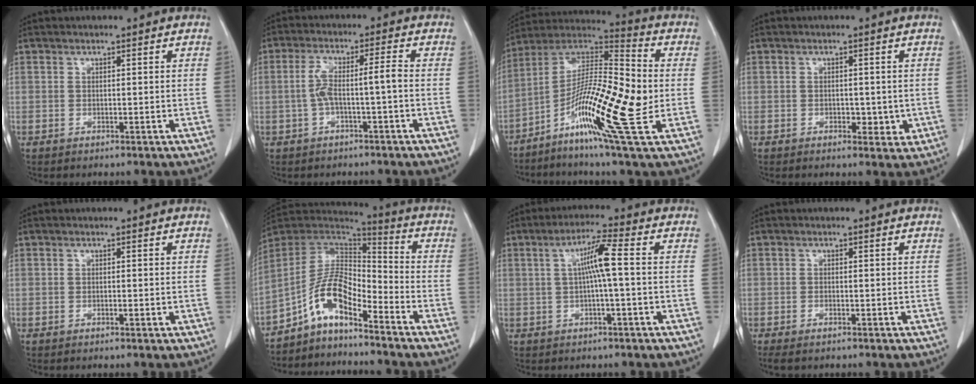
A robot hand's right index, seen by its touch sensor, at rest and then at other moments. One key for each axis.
{"total": 4.9, "fx": -1.2, "fy": 0.2, "fz": 4.8, "tx": -0.099, "ty": 0.023, "tz": -0.020}
{"total": 19.2, "fx": -4.6, "fy": 1.4, "fz": 18.5, "tx": -0.343, "ty": -0.009, "tz": -0.090}
{"total": 3.0, "fx": -0.7, "fy": 1.9, "fz": 2.3, "tx": -0.025, "ty": 0.002, "tz": -0.002}
{"total": 0.6, "fx": -0.3, "fy": 0.1, "fz": 0.6, "tx": -0.011, "ty": 0.001, "tz": -0.002}
{"total": 10.0, "fx": -6.6, "fy": 2.9, "fz": 6.9, "tx": -0.141, "ty": 0.026, "tz": -0.124}
{"total": 5.7, "fx": 0.3, "fy": -0.2, "fz": 5.7, "tx": -0.105, "ty": 0.014, "tz": 0.008}
{"total": 2.6, "fx": -2.1, "fy": 0.8, "fz": 1.4, "tx": -0.025, "ty": -0.007, "tz": -0.029}